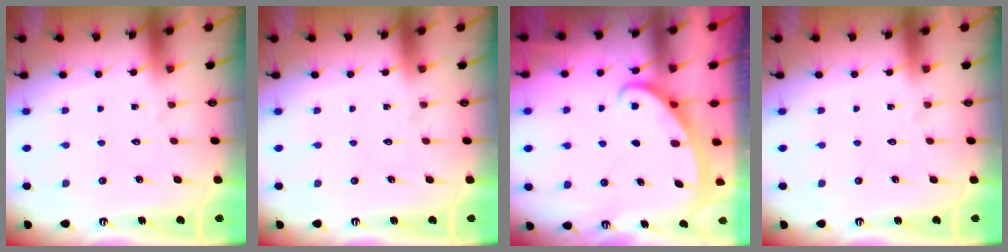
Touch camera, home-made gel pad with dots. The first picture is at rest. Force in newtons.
{"total": 0.0}
{"total": 2.6, "press": 2.6, "slide": 0.4}
{"total": 0.0}